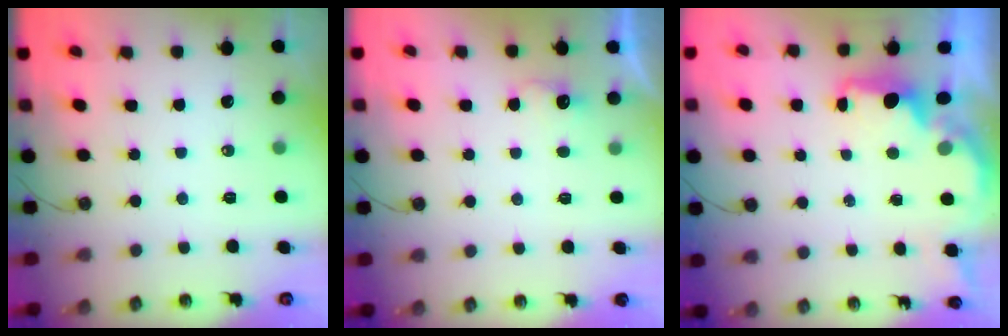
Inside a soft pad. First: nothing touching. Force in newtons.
{"total": 3.5, "press": 3.4, "slide": 0.9}
{"total": 1.8, "press": 1.7, "slide": 0.6}